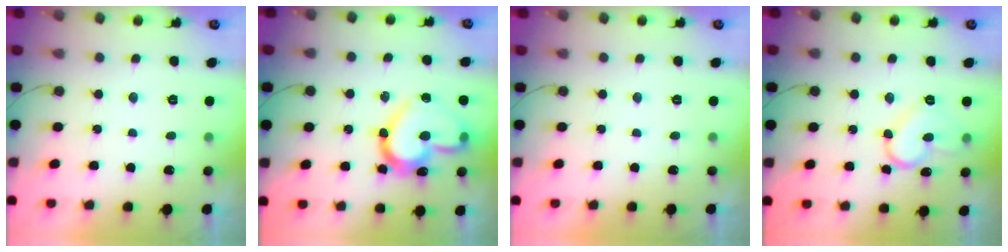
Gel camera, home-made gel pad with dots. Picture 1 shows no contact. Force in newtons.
{"total": 21.6, "press": 21.5, "slide": 1.8}
{"total": 1.8, "press": 1.8, "slide": 0.0}
{"total": 13.2, "press": 13.1, "slide": 1.2}